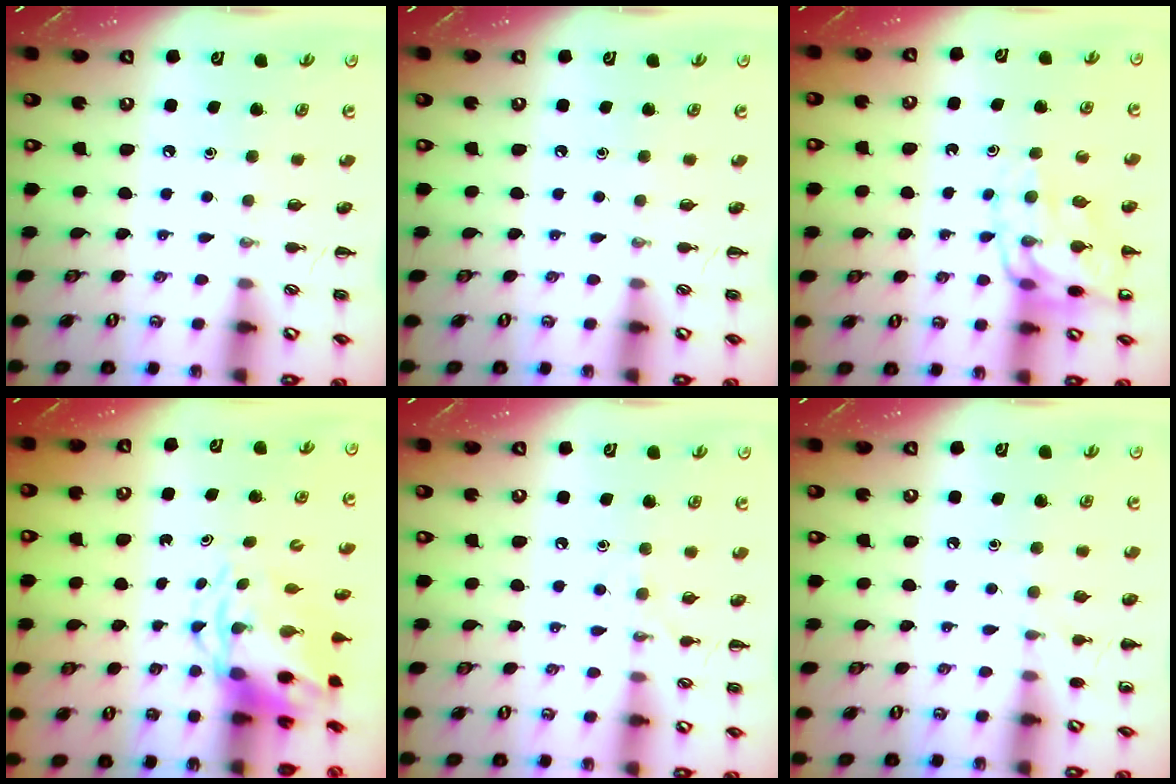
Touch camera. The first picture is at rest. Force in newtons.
{"total": 0.0}
{"total": 12.4, "press": 12.1, "slide": 2.7}
{"total": 5.8, "press": 5.7, "slide": 1.0}
{"total": 6.6, "press": 6.4, "slide": 1.6}
{"total": 5.5, "press": 5.3, "slide": 1.5}